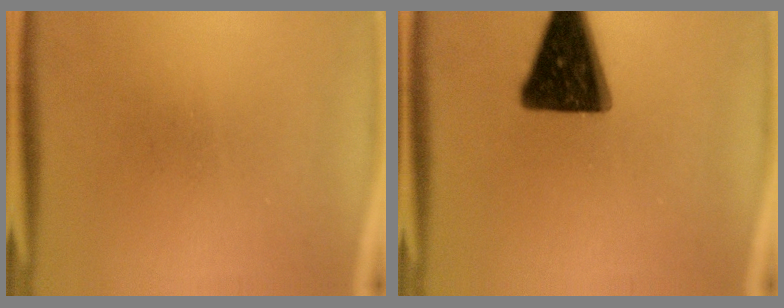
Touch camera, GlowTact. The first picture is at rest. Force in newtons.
{"total": 15.8}